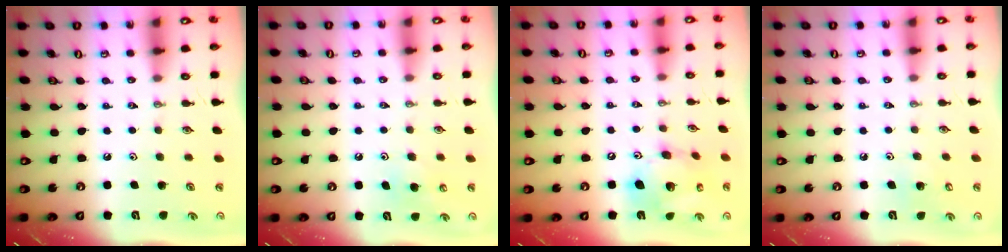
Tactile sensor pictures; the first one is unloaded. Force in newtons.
{"total": 8.0, "press": 7.9, "slide": 0.9}
{"total": 16.0, "press": 15.7, "slide": 3.1}
{"total": 6.0, "press": 6.0, "slide": 0.5}